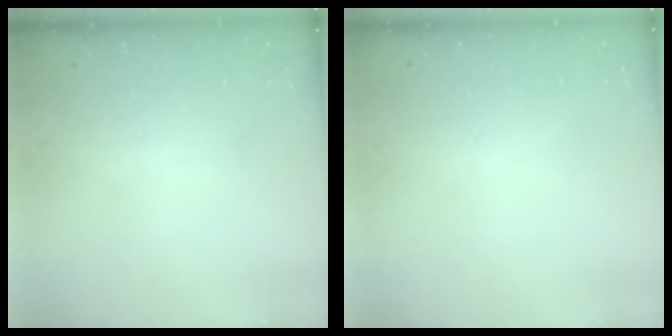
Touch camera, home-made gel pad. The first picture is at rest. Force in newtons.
{"total": 0.0}